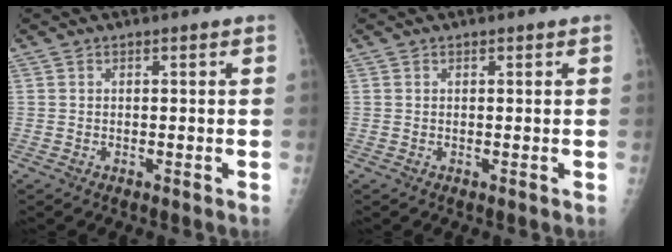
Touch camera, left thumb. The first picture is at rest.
{"total": 0.0}